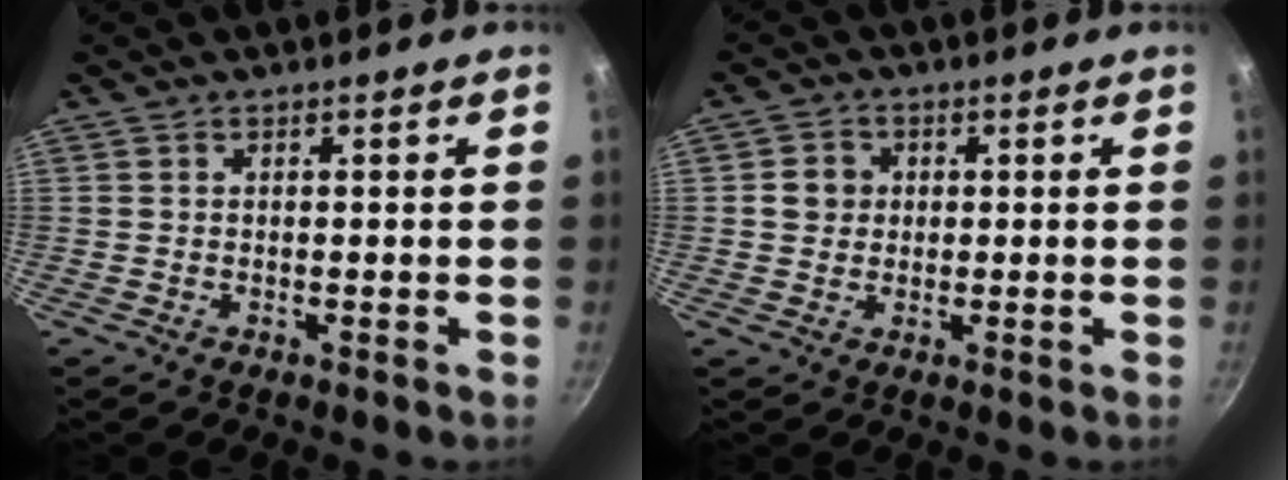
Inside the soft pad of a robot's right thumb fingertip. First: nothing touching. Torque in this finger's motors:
{"motor_torque": [0.45, 0.96, 0.32, -0.28, 0.00]}